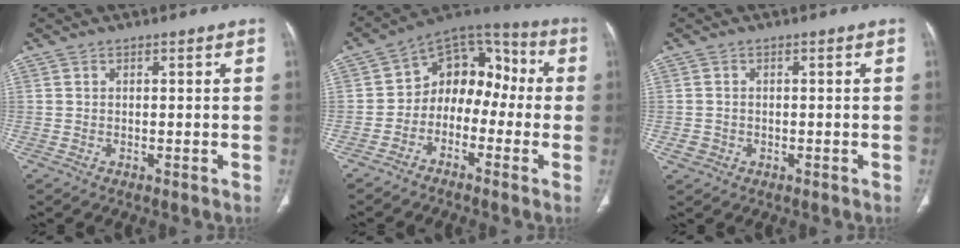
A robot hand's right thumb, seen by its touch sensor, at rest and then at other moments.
{"total": 12.1, "force": [-2.3, 9.0, 7.8], "torque": [-0.071, 0.065, -0.057]}
{"total": 1.9, "force": [-0.6, 1.8, 0.6], "torque": [-0.008, 0.007, -0.006]}